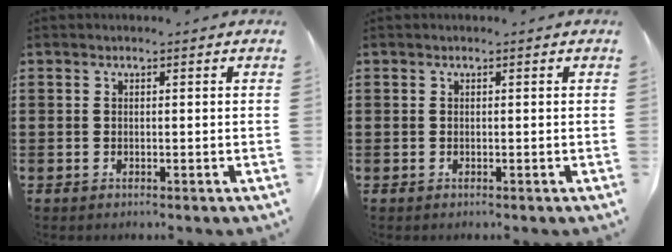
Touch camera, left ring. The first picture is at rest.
{"total": 0.0}